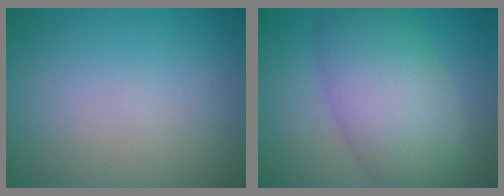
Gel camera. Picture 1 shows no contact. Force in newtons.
{"total": 8.4, "press": 8.4, "slide": 0.3}